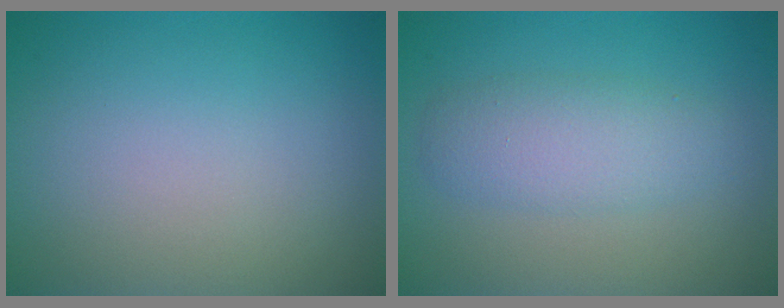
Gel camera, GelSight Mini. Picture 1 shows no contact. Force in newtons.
{"total": 3.5, "press": 3.5, "slide": 0.0}